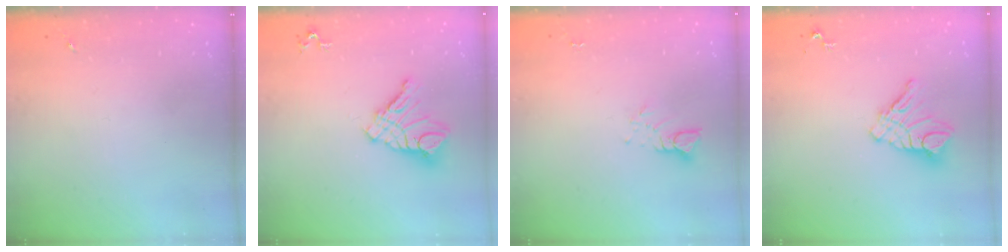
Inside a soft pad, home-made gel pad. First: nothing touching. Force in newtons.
{"total": 12.8, "press": 12.7, "slide": 1.4}
{"total": 3.8, "press": 3.8, "slide": 0.2}
{"total": 11.5, "press": 11.4, "slide": 0.8}